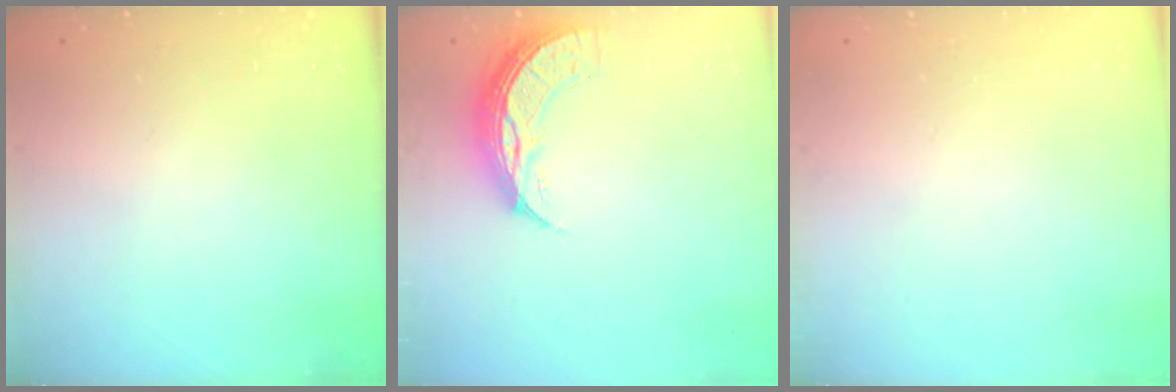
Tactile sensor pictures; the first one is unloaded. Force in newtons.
{"total": 9.2, "press": 9.2, "slide": 0.7}
{"total": 0.0}